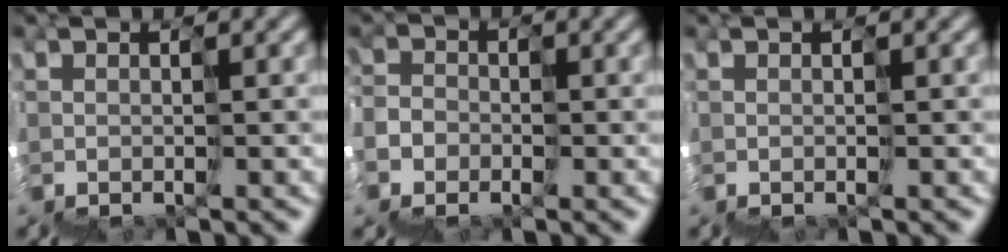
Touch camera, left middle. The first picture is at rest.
{"total": 5.4, "force": [-4.0, 3.5, -0.7], "torque": [0.019, -0.011, -0.056]}
{"total": 0.0}